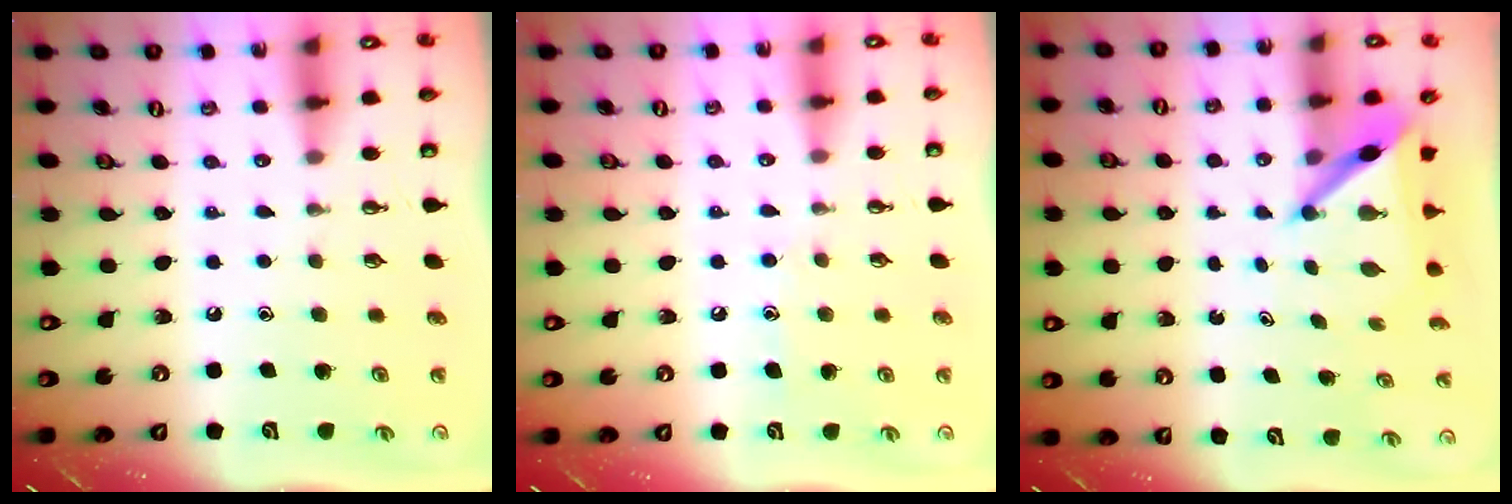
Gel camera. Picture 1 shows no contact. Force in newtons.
{"total": 5.7, "press": 5.6, "slide": 0.6}
{"total": 5.1, "press": 5.1, "slide": 0.5}